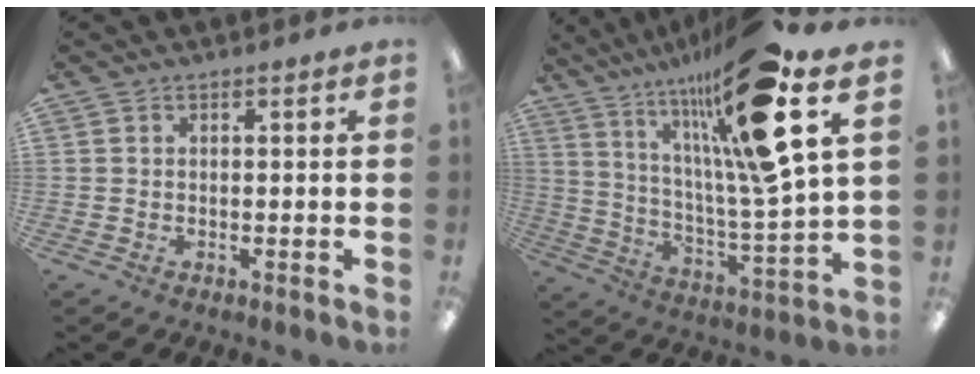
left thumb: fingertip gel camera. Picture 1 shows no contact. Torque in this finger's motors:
{"motor_torque": [0.54, 0.78, 1.21, -1.57, 0.28]}